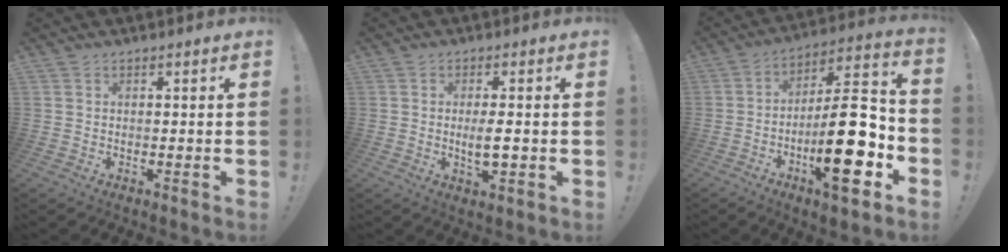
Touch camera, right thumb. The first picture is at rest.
{"total": 4.8, "force": [-0.4, 1.3, 4.6], "torque": [-0.082, -0.010, -0.013]}
{"total": 22.0, "force": [-6.8, 6.9, 19.8], "torque": [-0.315, 0.040, -0.107]}